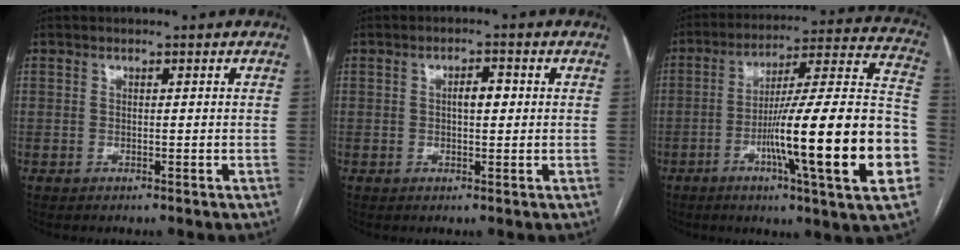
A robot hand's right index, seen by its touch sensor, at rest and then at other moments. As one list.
[{"total": 2.6, "force": [0.3, 1.0, 2.4], "torque": [-0.039, 0.006, 0.003]}, {"total": 25.3, "force": [-7.1, 0.4, 24.2], "torque": [-0.311, -0.002, -0.117]}]